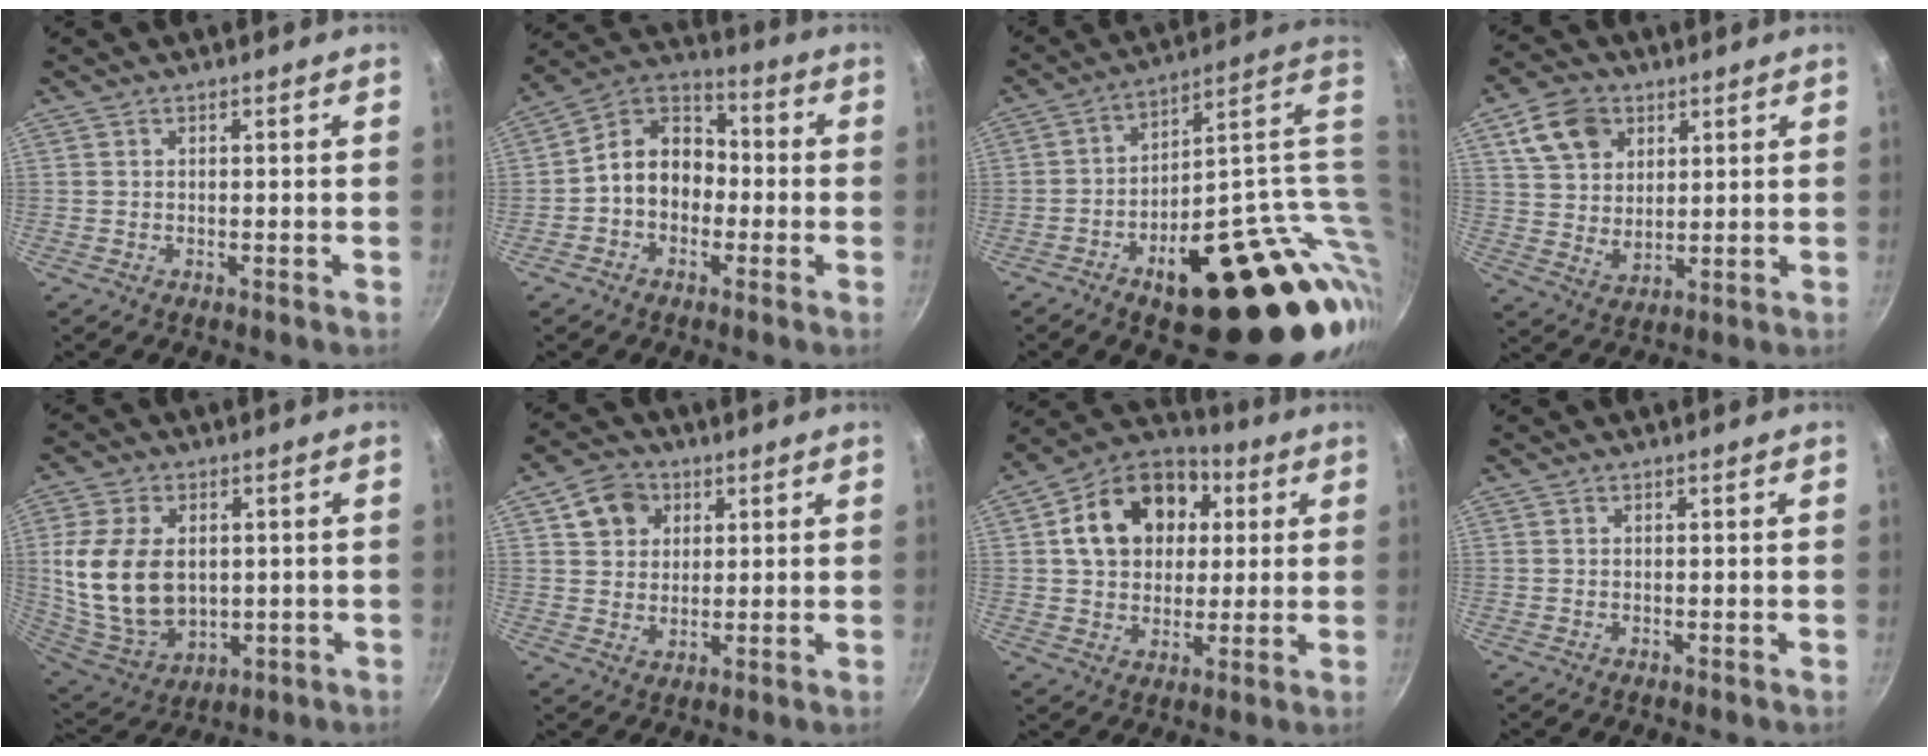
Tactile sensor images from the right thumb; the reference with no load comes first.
{"total": 10.7, "force": [-1.9, 8.4, 6.3], "torque": [-0.062, 0.046, -0.054]}
{"total": 29.6, "force": [-1.2, 13.2, 26.5], "torque": [-0.299, 0.004, 0.010]}
{"total": 10.7, "force": [4.8, 7.9, 5.4], "torque": [-0.077, -0.010, 0.091]}
{"total": 17.5, "force": [1.2, 12.1, 12.6], "torque": [-0.232, -0.012, 0.042]}
{"total": 7.7, "force": [3.1, 6.4, 3.0], "torque": [-0.022, 0.002, 0.051]}
{"total": 17.7, "force": [4.2, 13.5, 10.6], "torque": [-0.154, 0.023, 0.060]}
{"total": 0.0}